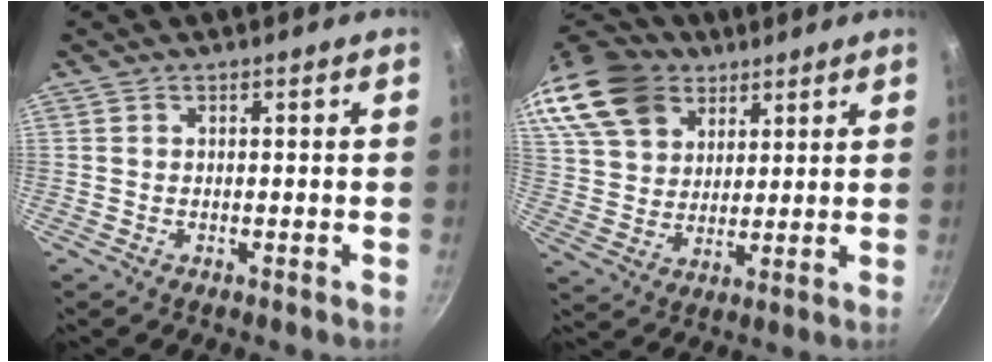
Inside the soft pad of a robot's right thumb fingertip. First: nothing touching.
{"total": 20.9, "force": [12.9, 14.0, 8.5], "torque": [-0.178, -0.005, 0.247]}